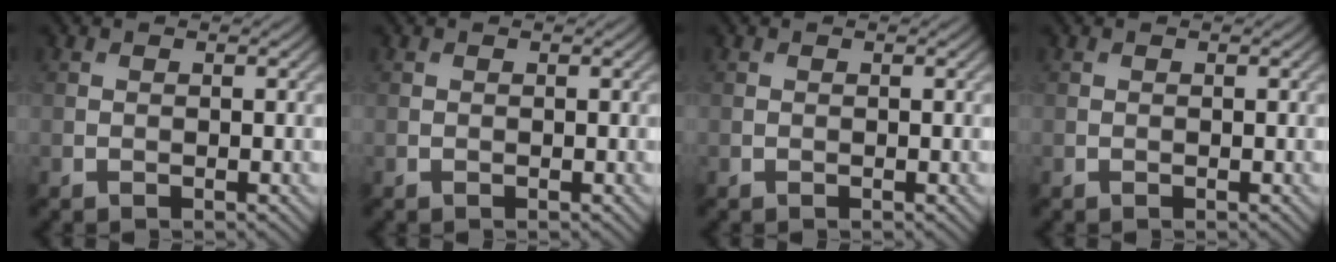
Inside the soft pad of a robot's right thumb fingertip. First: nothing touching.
{"total": 0.0}
{"total": 0.0}
{"total": 0.0}